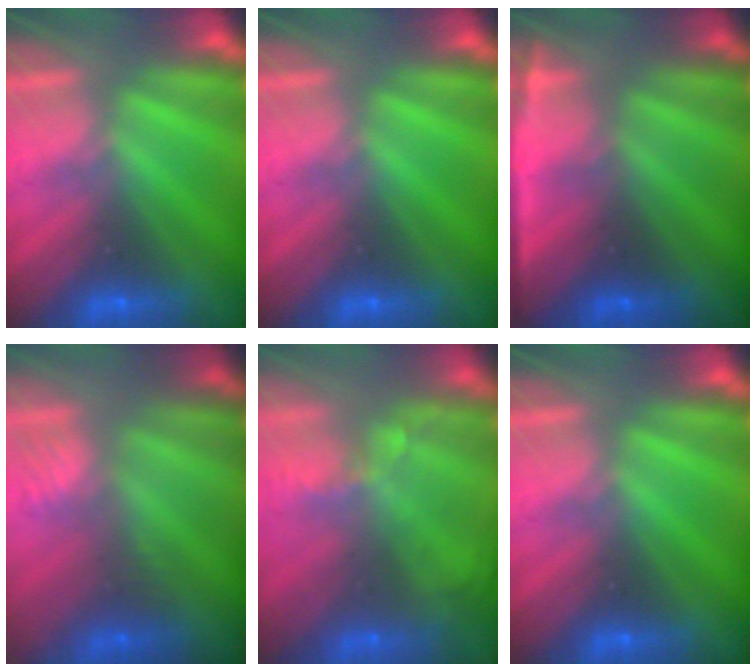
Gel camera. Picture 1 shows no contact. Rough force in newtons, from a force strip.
{"total": 0.0}
{"total": 3.7}
{"total": 2.4}
{"total": 11.4}
{"total": 0.0}